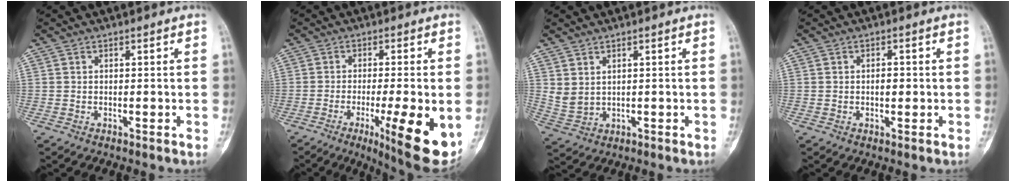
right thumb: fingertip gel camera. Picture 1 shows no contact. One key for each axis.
{"total": 14.2, "fx": -4.1, "fy": 2.5, "fz": 13.4, "tx": -0.164, "ty": -0.017, "tz": -0.050}
{"total": 3.5, "fx": 1.6, "fy": 2.1, "fz": 2.4, "tx": -0.042, "ty": -0.008, "tz": 0.044}
{"total": 1.9, "fx": -0.1, "fy": 1.1, "fz": 1.6, "tx": -0.015, "ty": 0.003, "tz": -0.003}